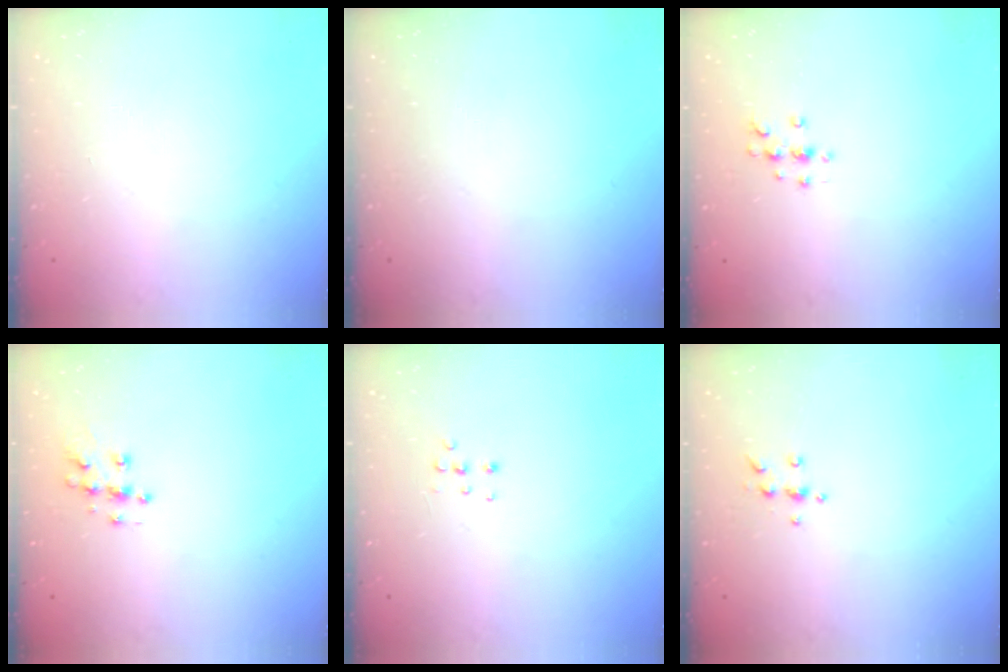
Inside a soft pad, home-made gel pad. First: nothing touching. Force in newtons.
{"total": 0.0}
{"total": 3.3, "press": 3.3, "slide": 0.4}
{"total": 8.0, "press": 8.0, "slide": 0.4}
{"total": 5.7, "press": 5.6, "slide": 1.0}
{"total": 4.9, "press": 4.9, "slide": 0.7}